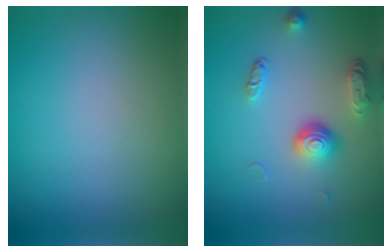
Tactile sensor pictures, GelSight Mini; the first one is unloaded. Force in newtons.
{"total": 3.8, "press": 2.8, "slide": 2.5}